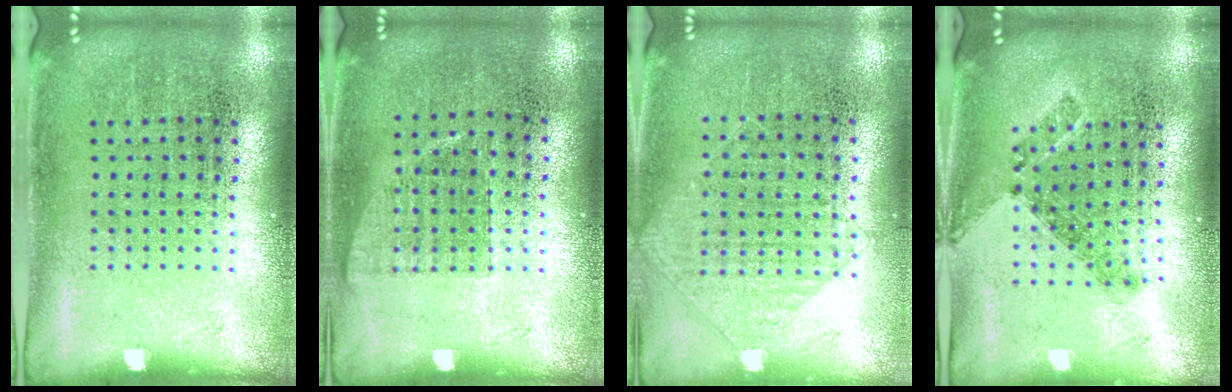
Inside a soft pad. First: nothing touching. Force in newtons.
{"total": 0.7, "press": 0.7, "slide": 0.2}
{"total": 0.9, "press": 0.9, "slide": 0.3}
{"total": 0.8, "press": 0.8, "slide": 0.3}